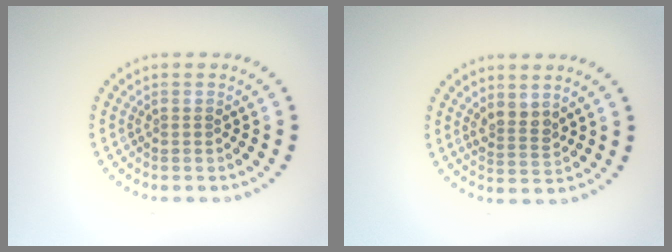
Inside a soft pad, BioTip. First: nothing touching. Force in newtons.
{"total": 2.0, "press": 1.7, "slide": 1.2}